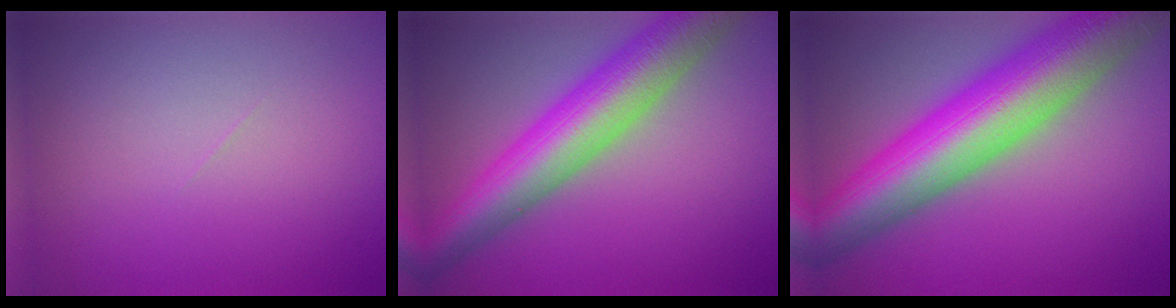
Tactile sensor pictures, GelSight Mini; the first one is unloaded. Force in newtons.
{"total": 9.5, "press": 9.5, "slide": 0.3}
{"total": 13.6, "press": 13.6, "slide": 0.5}